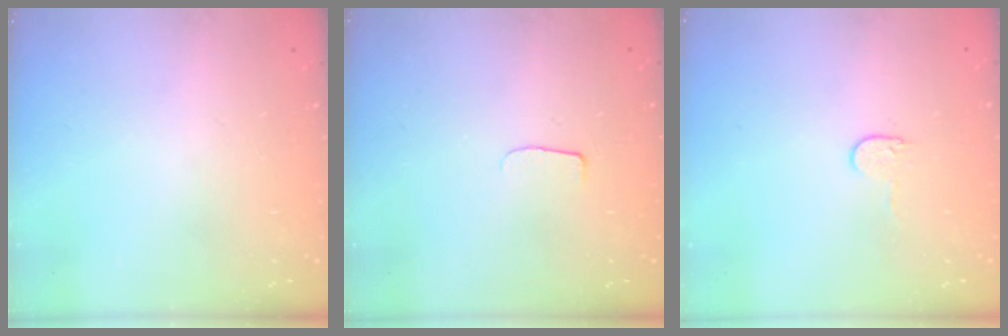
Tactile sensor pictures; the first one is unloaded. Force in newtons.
{"total": 5.3, "press": 5.3, "slide": 0.5}
{"total": 3.8, "press": 3.8, "slide": 0.4}